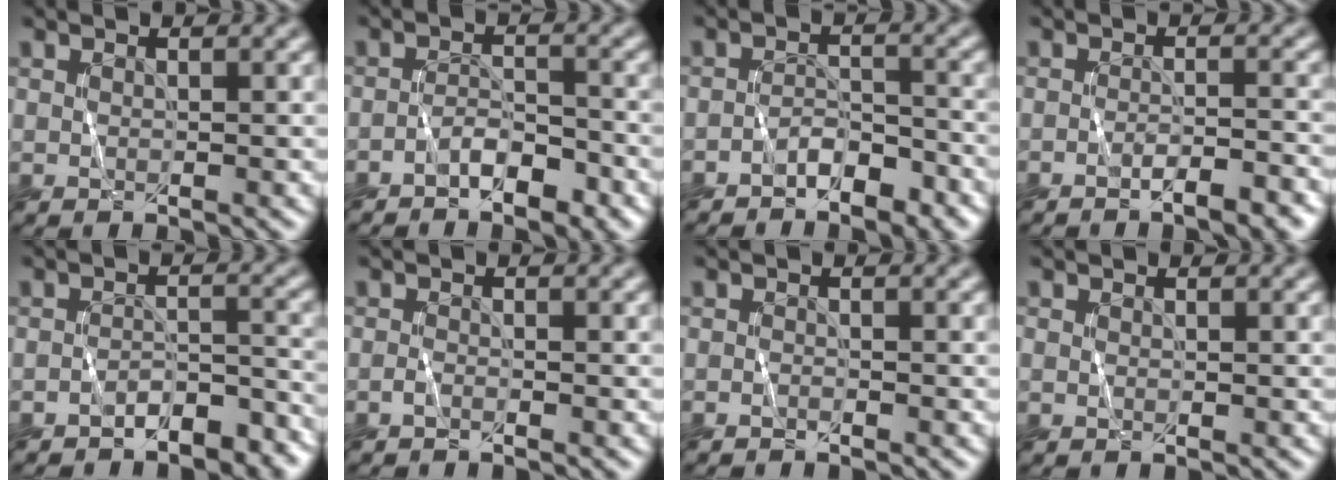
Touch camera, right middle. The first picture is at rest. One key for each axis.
{"total": 2.9, "fx": -2.2, "fy": 1.1, "fz": 1.5, "tx": -0.020, "ty": 0.007, "tz": -0.038}
{"total": 2.8, "fx": -2.3, "fy": 1.1, "fz": 1.1, "tx": -0.015, "ty": 0.010, "tz": -0.039}
{"total": 3.2, "fx": -2.3, "fy": 0.7, "fz": 2.1, "tx": -0.024, "ty": 0.007, "tz": -0.034}
{"total": 3.3, "fx": -2.9, "fy": 1.1, "fz": 1.2, "tx": -0.016, "ty": 0.008, "tz": -0.043}
{"total": 0.8, "fx": -0.8, "fy": -0.1, "fz": -0.2, "tx": 0.004, "ty": 0.001, "tz": -0.014}
{"total": 0.7, "fx": -0.5, "fy": -0.2, "fz": -0.5, "tx": 0.011, "ty": 0.000, "tz": -0.008}
{"total": 0.0}